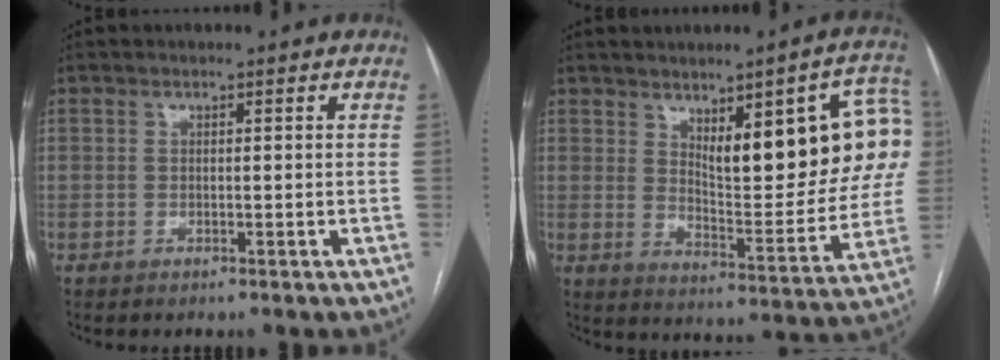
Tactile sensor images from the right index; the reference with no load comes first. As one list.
[{"total": 18.9, "force": [5.8, 5.5, 17.1], "torque": [-0.223, -0.001, 0.083]}]